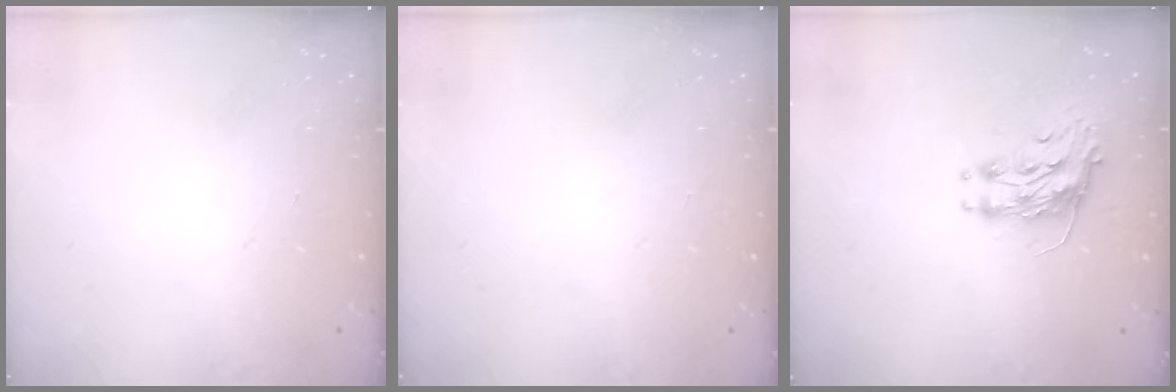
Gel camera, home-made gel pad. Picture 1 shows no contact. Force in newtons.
{"total": 0.0}
{"total": 8.4, "press": 8.4, "slide": 0.3}